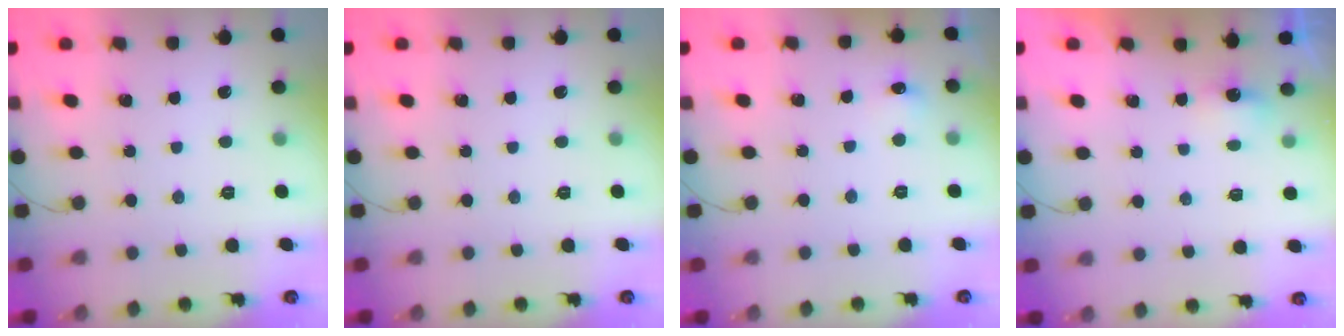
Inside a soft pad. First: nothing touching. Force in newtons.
{"total": 0.0}
{"total": 4.6, "press": 4.4, "slide": 1.3}
{"total": 2.7, "press": 2.6, "slide": 0.6}